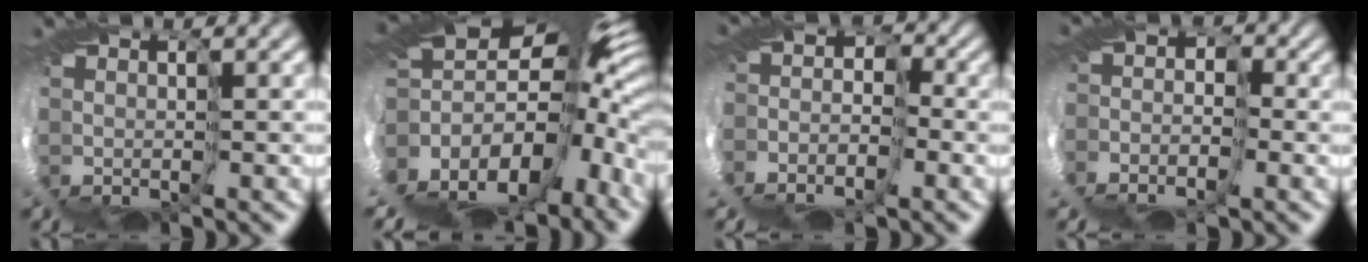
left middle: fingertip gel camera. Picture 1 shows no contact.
{"total": 13.8, "force": [-3.6, 6.9, 11.4], "torque": [-0.166, -0.042, -0.045]}
{"total": 8.4, "force": [-4.6, 6.0, 3.7], "torque": [-0.072, -0.015, -0.093]}
{"total": 7.6, "force": [-4.0, 5.3, 3.5], "torque": [-0.058, -0.010, -0.093]}